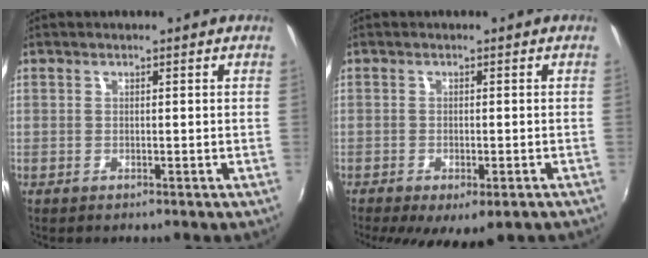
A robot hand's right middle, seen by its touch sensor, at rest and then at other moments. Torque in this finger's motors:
{"motor_torque": [1.44, -0.69, 0.68, 0.21]}